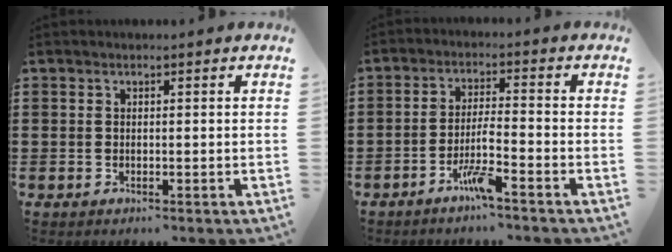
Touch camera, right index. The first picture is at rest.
{"total": 5.1, "force": [-3.4, 0.2, 3.8], "torque": [-0.080, -0.006, -0.064]}